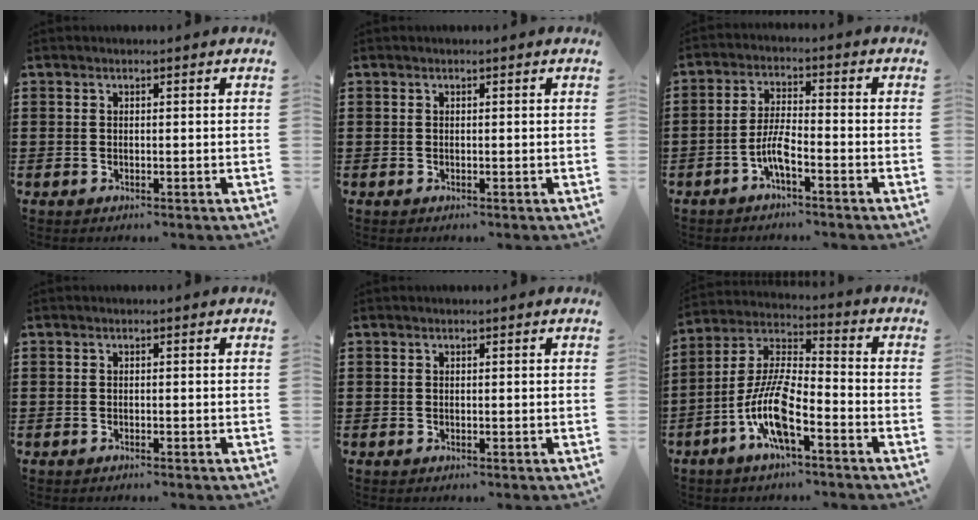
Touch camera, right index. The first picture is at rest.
{"total": 0.0}
{"total": 5.1, "force": [-2.8, 1.0, 4.2], "torque": [-0.107, -0.010, -0.058]}
{"total": 0.6, "force": [-0.6, -0.1, 0.1], "torque": [-0.003, -0.004, -0.012]}
{"total": 0.0}
{"total": 10.9, "force": [-5.6, 2.9, 8.9], "torque": [-0.208, -0.012, -0.110]}